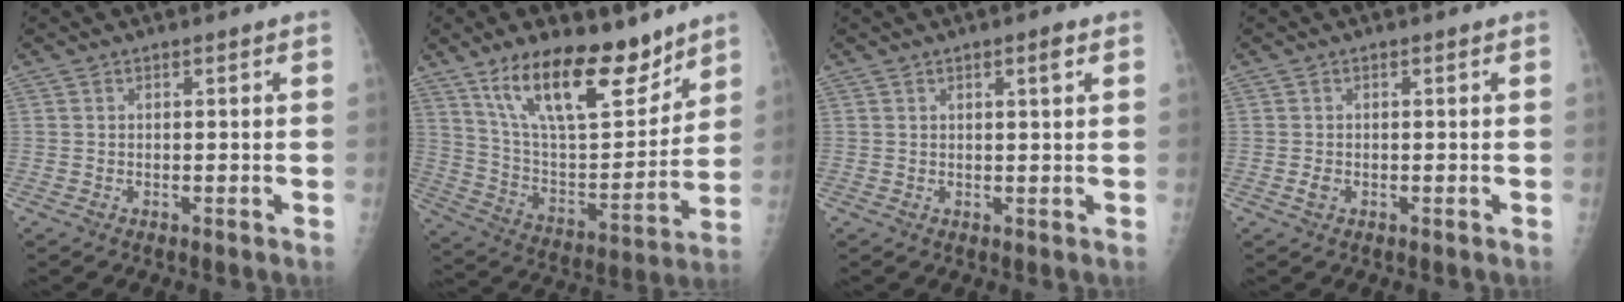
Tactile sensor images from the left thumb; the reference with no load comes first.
{"total": 21.4, "force": [14.5, 8.5, 13.3], "torque": [-0.178, -0.073, 0.259]}
{"total": 2.1, "force": [1.0, 0.4, 1.8], "torque": [-0.023, -0.004, 0.015]}
{"total": 1.1, "force": [-0.4, 0.8, 0.6], "torque": [-0.009, -0.003, -0.006]}